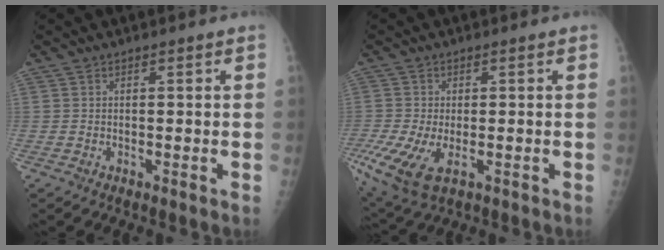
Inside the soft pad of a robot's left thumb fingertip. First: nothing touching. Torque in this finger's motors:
{"motor_torque": [0.15, 0.64, 1.45, 0.57, 0.14]}